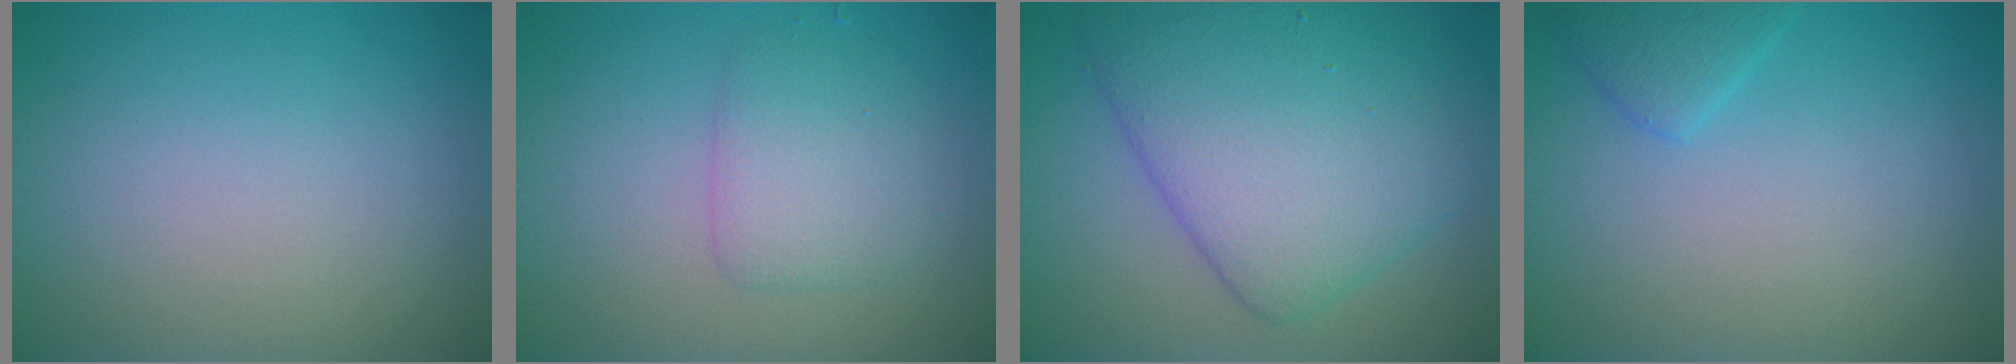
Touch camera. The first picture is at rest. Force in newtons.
{"total": 2.9, "press": 2.9, "slide": 0.0}
{"total": 8.9, "press": 8.9, "slide": 0.2}
{"total": 1.8, "press": 1.8, "slide": 0.2}